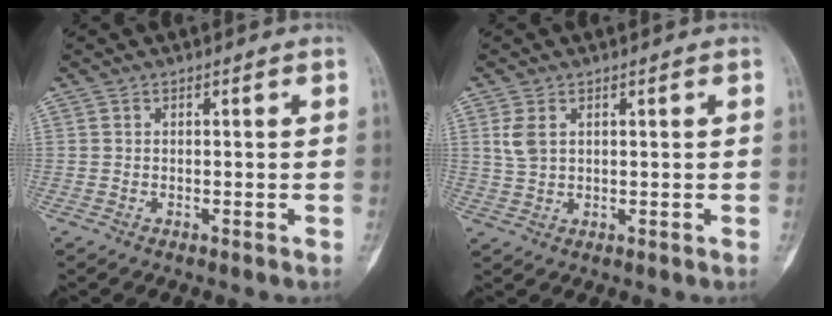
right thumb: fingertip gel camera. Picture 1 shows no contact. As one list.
[{"total": 3.5, "force": [1.2, 2.1, 2.5], "torque": [-0.054, 0.002, 0.032]}]